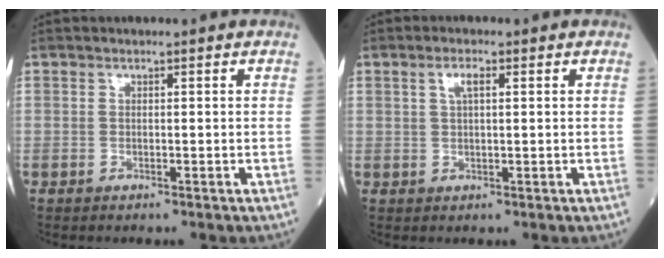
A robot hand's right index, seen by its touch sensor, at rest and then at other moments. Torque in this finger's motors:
{"motor_torque": [0.03, 0.01, 0.05, 0.04]}